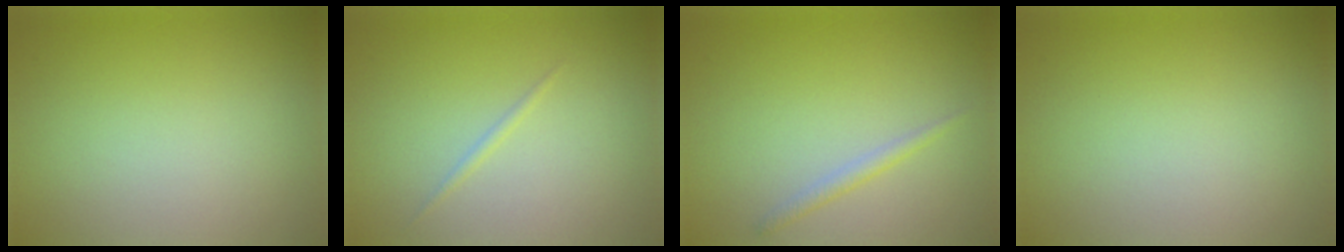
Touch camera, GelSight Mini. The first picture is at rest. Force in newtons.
{"total": 0.6, "press": 0.6, "slide": 0.0}
{"total": 1.2, "press": 1.1, "slide": 0.0}
{"total": 0.0}